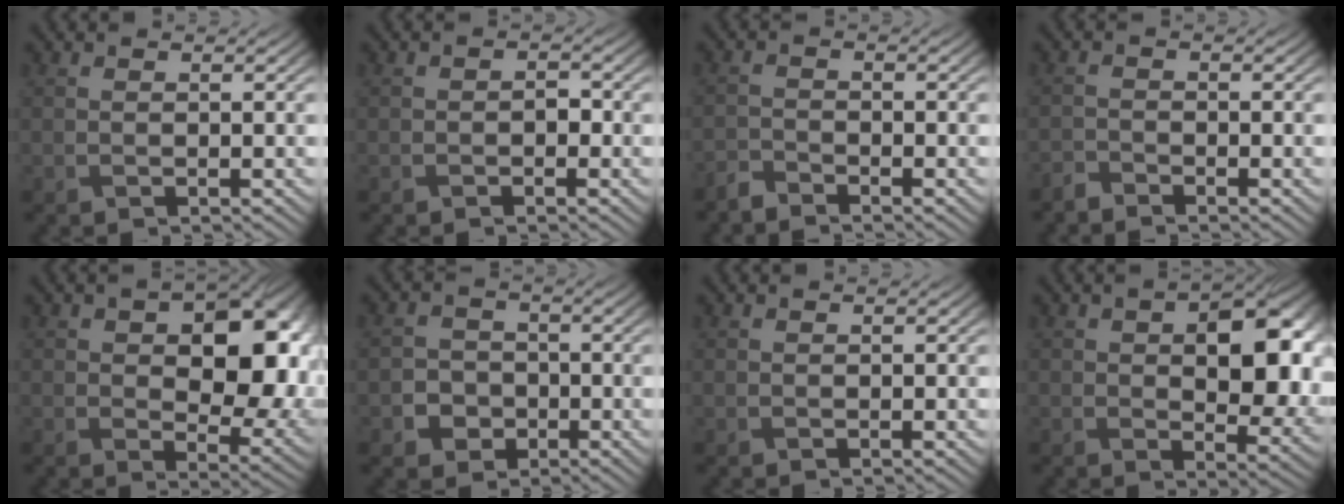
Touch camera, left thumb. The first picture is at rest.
{"total": 1.2, "force": [-0.4, 0.8, 0.7], "torque": [-0.012, 0.000, -0.010]}
{"total": 2.1, "force": [-2.0, 0.3, 0.4], "torque": [-0.010, -0.005, -0.051]}
{"total": 1.7, "force": [-1.6, 0.2, 0.2], "torque": [-0.007, -0.005, -0.041]}
{"total": 12.3, "force": [1.6, 7.3, 9.8], "torque": [-0.133, -0.021, 0.038]}
{"total": 3.5, "force": [-1.3, 3.0, 1.1], "torque": [-0.010, -0.002, -0.035]}
{"total": 0.0}
{"total": 10.2, "force": [1.3, 5.8, 8.3], "torque": [-0.123, -0.017, 0.031]}